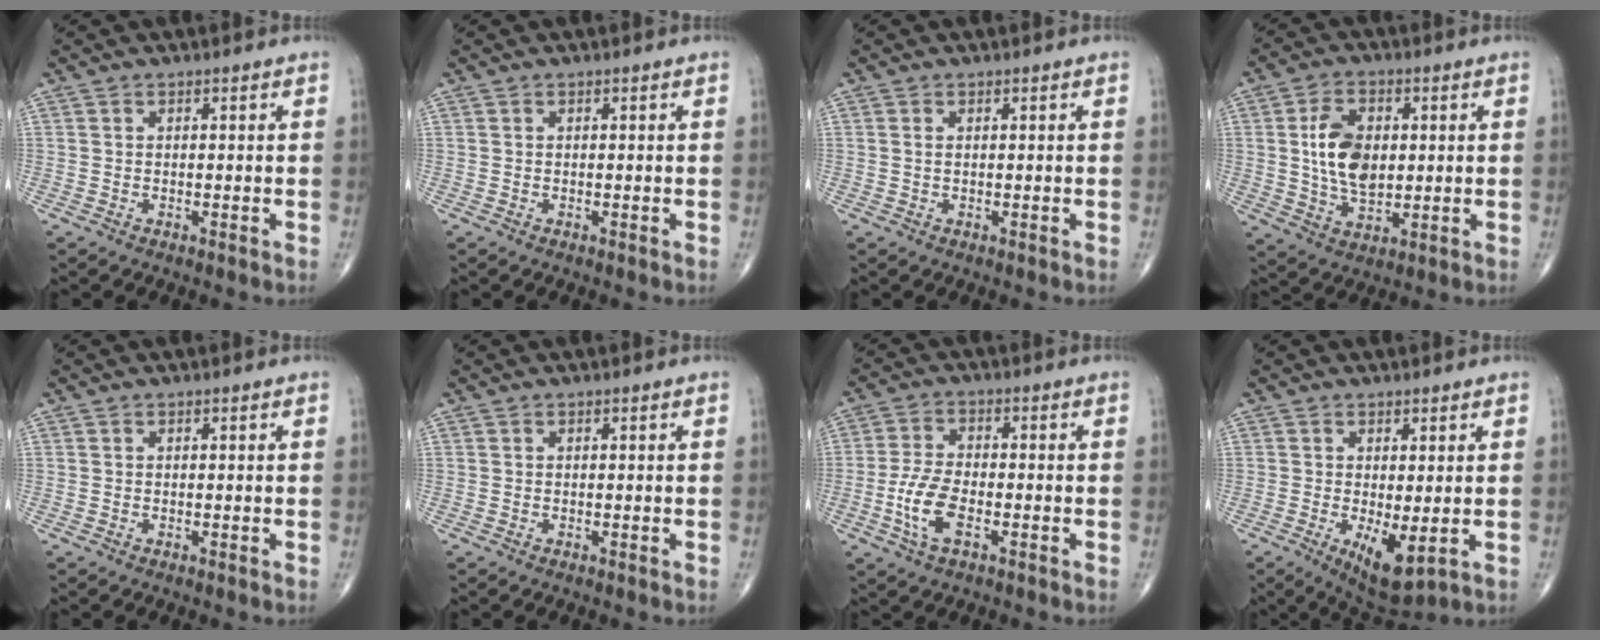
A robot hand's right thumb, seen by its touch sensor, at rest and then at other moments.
{"total": 0.0}
{"total": 0.6, "force": [0.2, 0.3, 0.5], "torque": [-0.013, 0.004, 0.004]}
{"total": 10.6, "force": [1.2, 6.5, 8.3], "torque": [-0.138, -0.007, 0.027]}
{"total": 0.0}
{"total": 0.0}
{"total": 7.6, "force": [-2.6, 3.4, 6.2], "torque": [-0.135, 0.011, -0.051]}
{"total": 6.9, "force": [-1.3, 2.6, 6.3], "torque": [-0.098, -0.019, -0.009]}